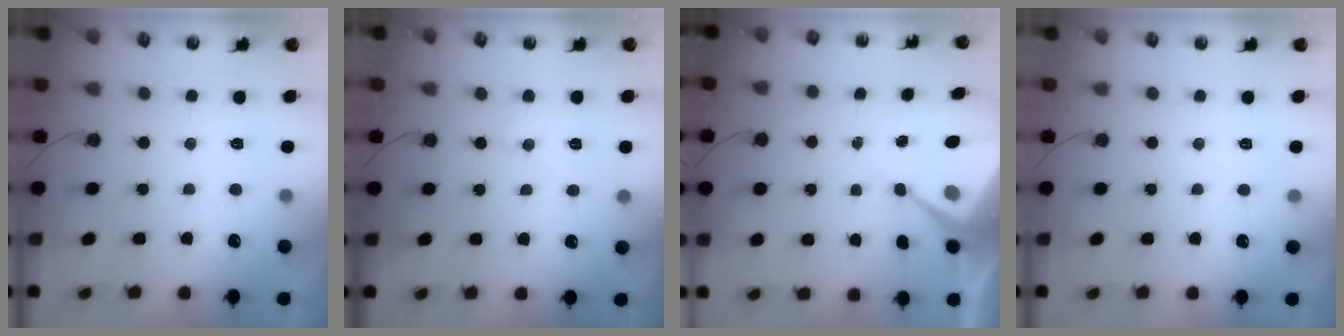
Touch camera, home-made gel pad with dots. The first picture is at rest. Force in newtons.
{"total": 5.4, "press": 5.4, "slide": 0.7}
{"total": 8.8, "press": 8.8, "slide": 0.6}
{"total": 2.8, "press": 2.8, "slide": 0.5}